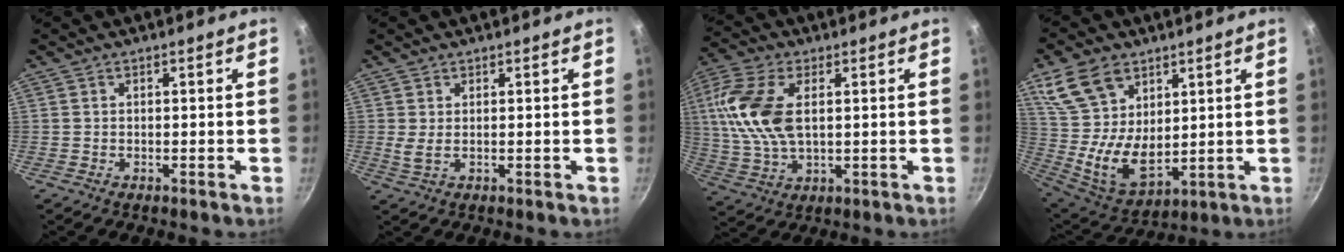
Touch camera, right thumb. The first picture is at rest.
{"total": 1.9, "force": [0.6, 0.5, 1.8], "torque": [-0.037, -0.008, 0.014]}
{"total": 14.0, "force": [2.7, 7.7, 11.4], "torque": [-0.229, 0.000, 0.047]}
{"total": 16.4, "force": [7.8, 10.5, 9.8], "torque": [-0.175, -0.040, 0.168]}